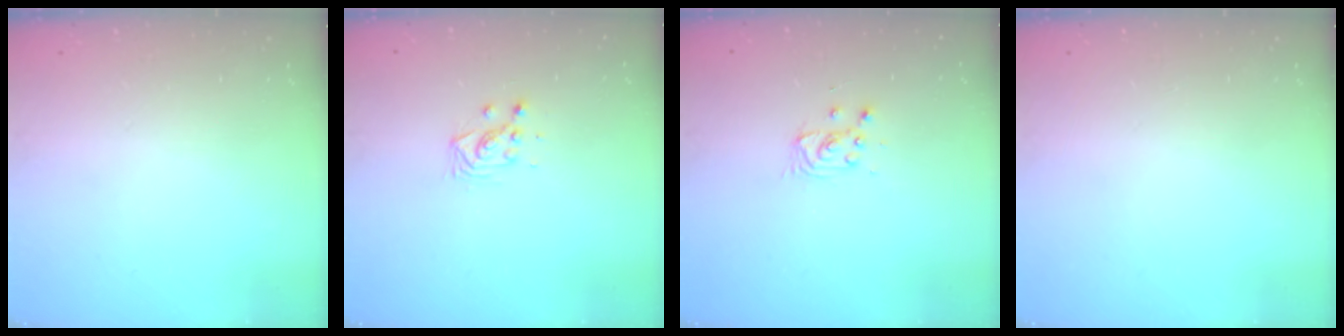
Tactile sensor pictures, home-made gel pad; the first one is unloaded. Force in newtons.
{"total": 4.1, "press": 4.1, "slide": 0.2}
{"total": 4.0, "press": 4.0, "slide": 0.4}
{"total": 0.0}